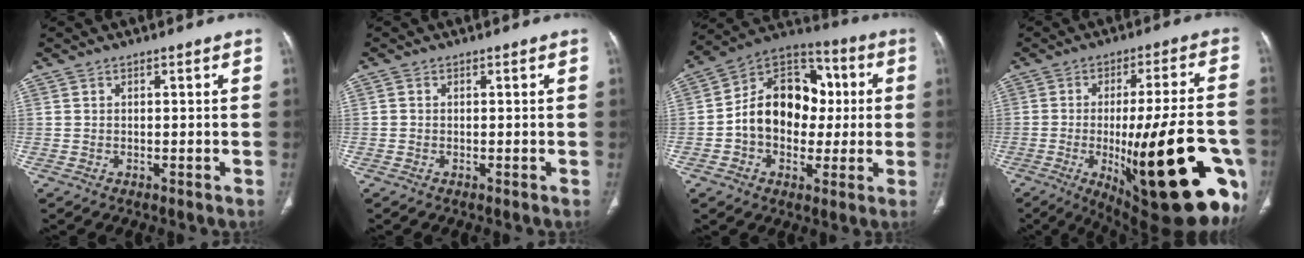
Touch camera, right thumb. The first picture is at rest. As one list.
[{"total": 1.1, "force": [0.5, 0.5, -0.8], "torque": [0.013, 0.001, 0.003]}, {"total": 16.7, "force": [0.5, 13.2, 10.1], "torque": [-0.115, 0.036, 0.000]}, {"total": 30.8, "force": [-8.3, 9.3, 28.1], "torque": [-0.327, -0.001, -0.097]}]